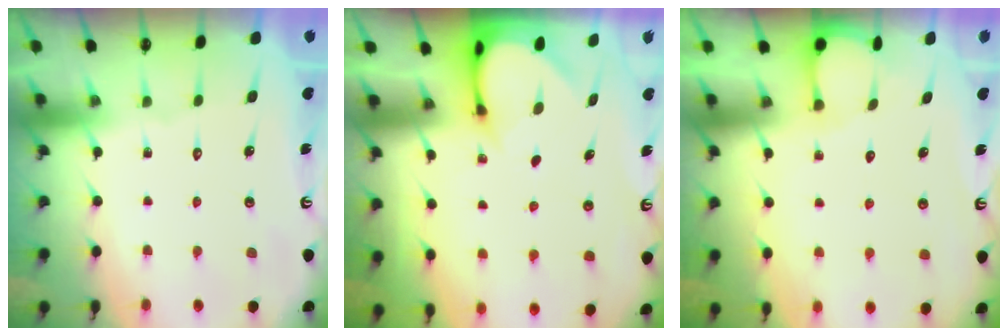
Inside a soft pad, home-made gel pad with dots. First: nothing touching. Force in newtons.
{"total": 3.6, "press": 3.5, "slide": 0.2}
{"total": 2.1, "press": 2.1, "slide": 0.2}